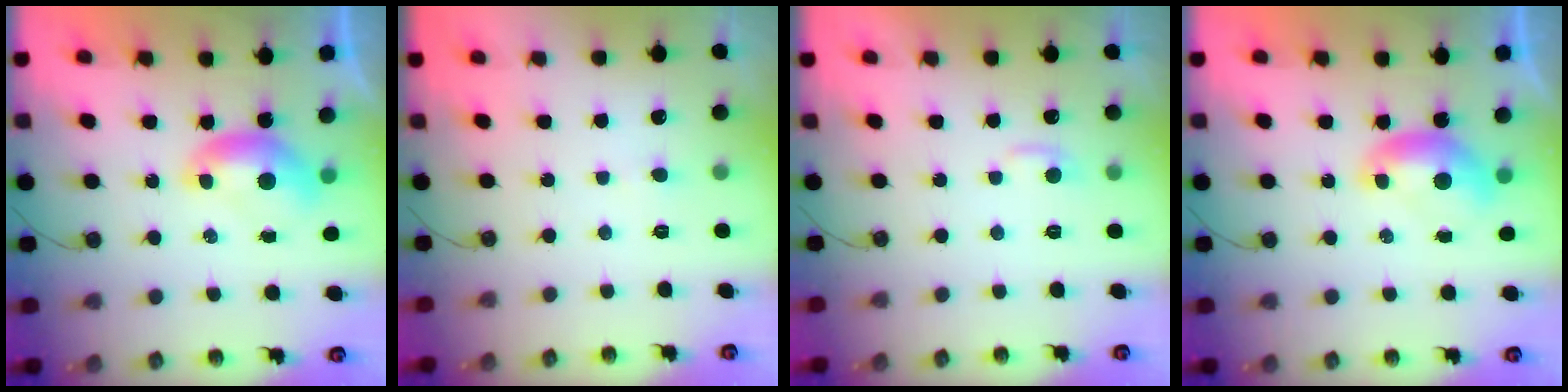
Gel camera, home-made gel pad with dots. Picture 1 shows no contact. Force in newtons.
{"total": 0.0}
{"total": 2.8, "press": 2.8, "slide": 0.4}
{"total": 0.0}